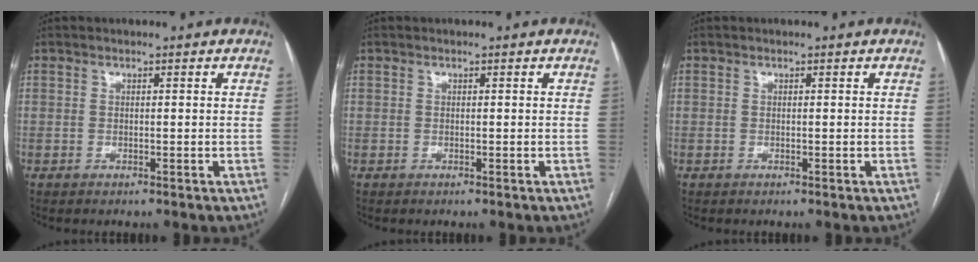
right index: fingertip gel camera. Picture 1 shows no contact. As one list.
[{"total": 0.0}, {"total": 0.0}]